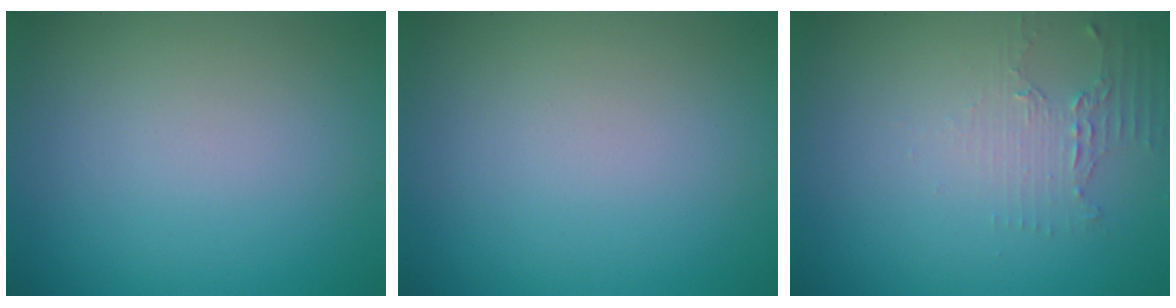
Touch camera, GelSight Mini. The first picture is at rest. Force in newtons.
{"total": 0.0}
{"total": 2.0, "press": 1.5, "slide": 1.3}